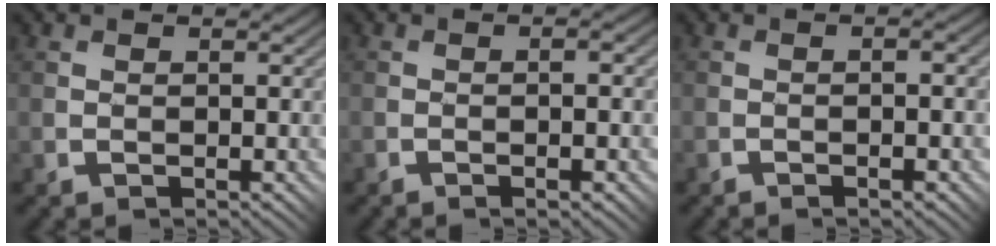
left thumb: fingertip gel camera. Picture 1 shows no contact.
{"total": 3.9, "force": [-1.6, 0.8, 3.5], "torque": [-0.044, 0.002, -0.015]}
{"total": 3.1, "force": [-1.5, 0.8, 2.6], "torque": [-0.031, 0.007, -0.017]}